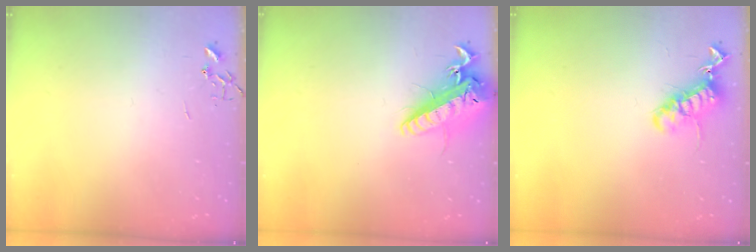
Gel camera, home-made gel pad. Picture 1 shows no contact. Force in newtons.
{"total": 20.4, "press": 19.9, "slide": 4.5}
{"total": 13.8, "press": 13.8, "slide": 0.7}